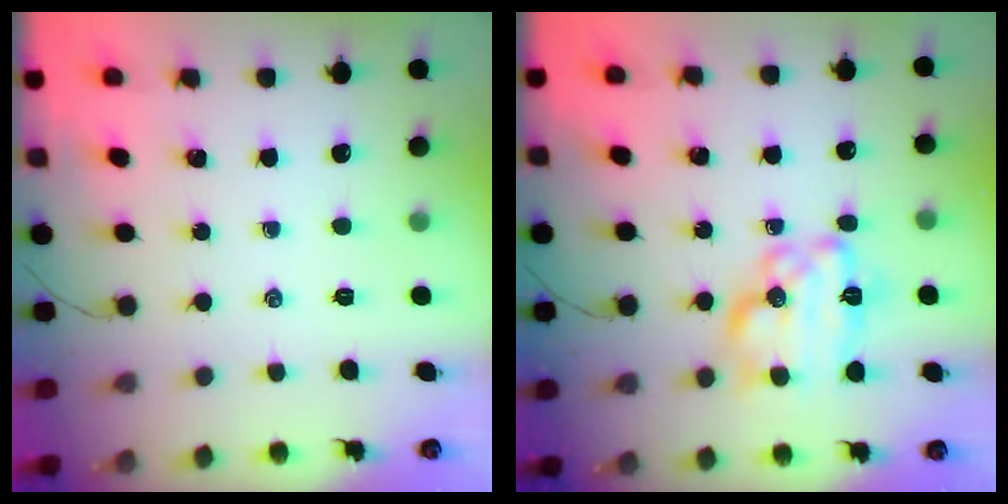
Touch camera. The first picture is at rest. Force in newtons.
{"total": 15.6, "press": 15.6, "slide": 1.0}